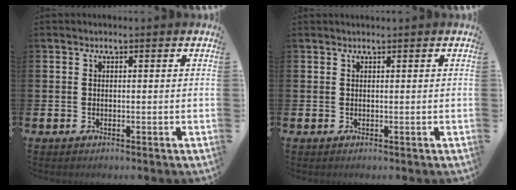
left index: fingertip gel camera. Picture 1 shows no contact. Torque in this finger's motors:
{"motor_torque": [0.27, -0.77, -0.30, 0.00]}